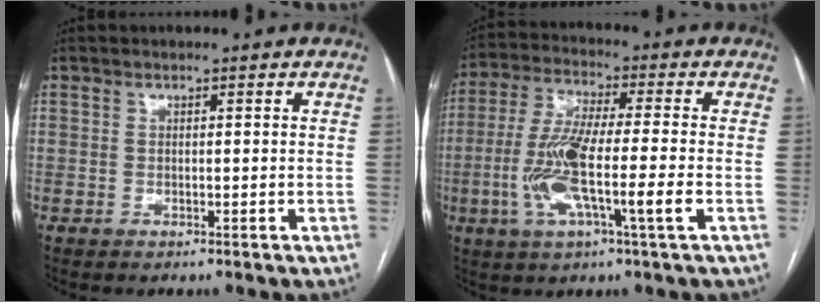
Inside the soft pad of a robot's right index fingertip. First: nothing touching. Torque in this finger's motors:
{"motor_torque": [1.78, -0.36, 0.96, 0.21]}